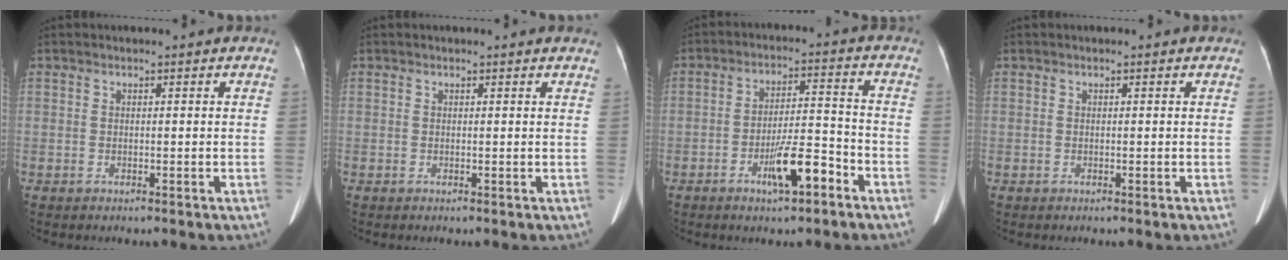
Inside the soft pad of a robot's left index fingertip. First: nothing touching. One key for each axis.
{"total": 1.4, "fx": 1.4, "fy": 0.1, "fz": 0.3, "tx": -0.012, "ty": -0.002, "tz": 0.004}
{"total": 7.8, "fx": -4.3, "fy": 1.5, "fz": 6.3, "tx": -0.112, "ty": 0.006, "tz": -0.070}
{"total": 0.0}